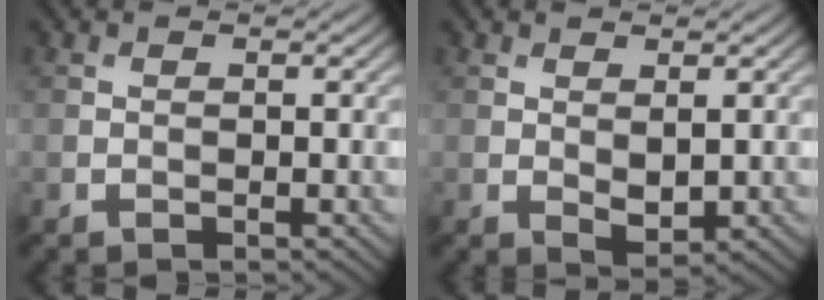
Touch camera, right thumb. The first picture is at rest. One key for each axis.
{"total": 1.8, "fx": 0.5, "fy": 0.9, "fz": 1.5, "tx": -0.029, "ty": -0.009, "tz": 0.014}